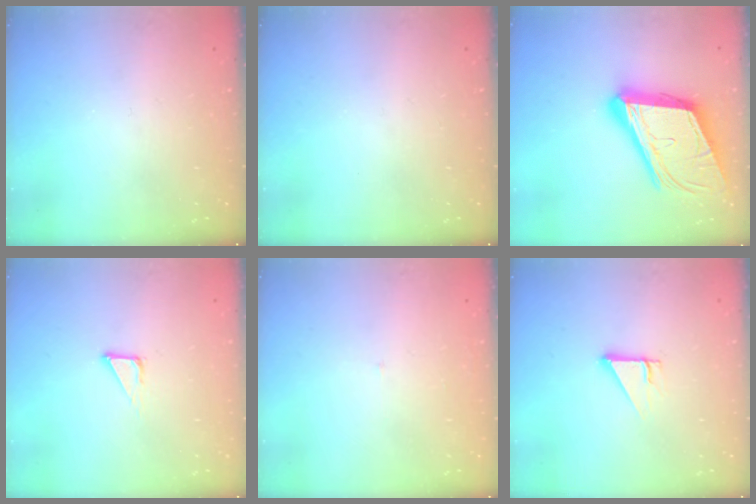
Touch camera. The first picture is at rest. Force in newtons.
{"total": 0.0}
{"total": 24.2, "press": 23.8, "slide": 4.4}
{"total": 3.5, "press": 3.5, "slide": 0.2}
{"total": 2.0, "press": 2.0, "slide": 0.1}
{"total": 2.7, "press": 2.7, "slide": 0.1}